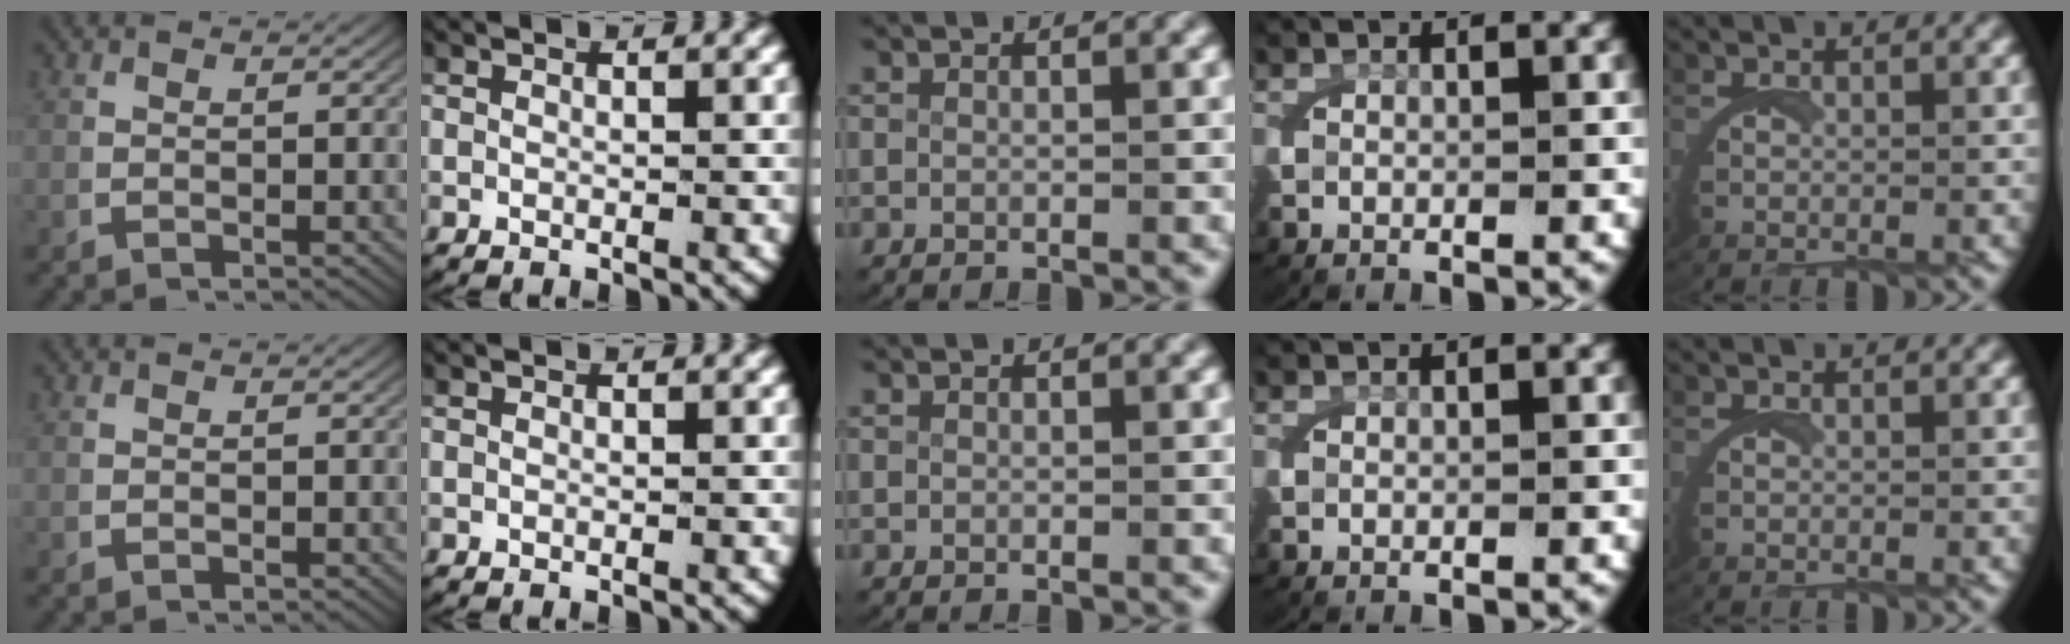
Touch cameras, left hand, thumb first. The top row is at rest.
{}